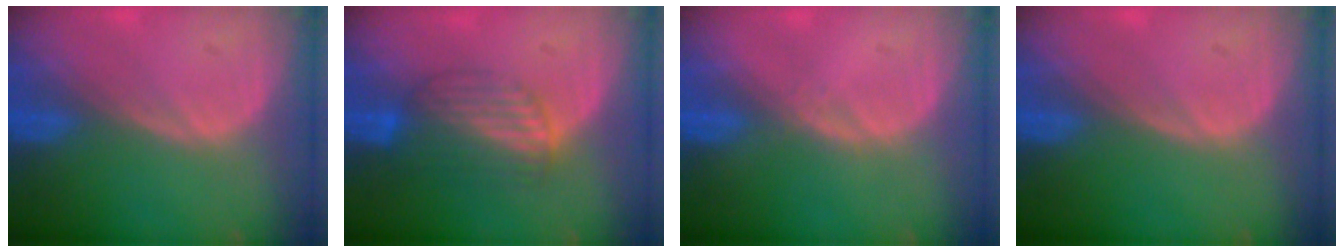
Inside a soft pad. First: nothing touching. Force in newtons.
{"total": 6.9, "press": 6.0, "slide": 3.5}
{"total": 0.8, "press": 0.6, "slide": 0.5}
{"total": 0.0}